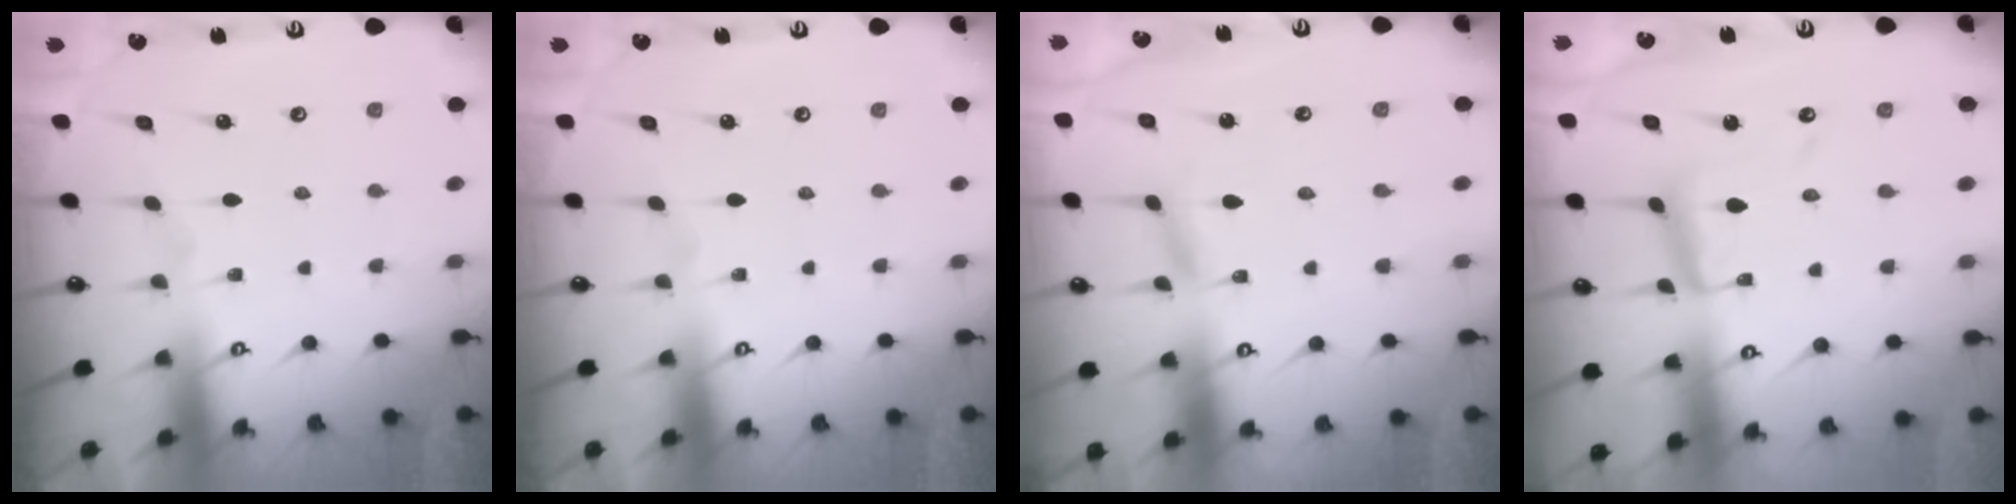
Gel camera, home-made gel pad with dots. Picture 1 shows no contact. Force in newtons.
{"total": 0.0}
{"total": 2.5, "press": 2.4, "slide": 0.3}
{"total": 10.6, "press": 10.6, "slide": 1.0}